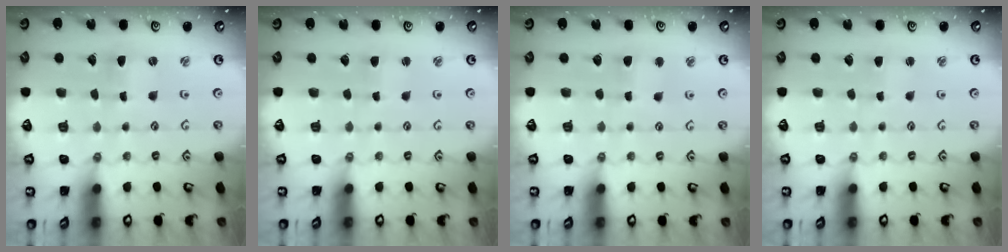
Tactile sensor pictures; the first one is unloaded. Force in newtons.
{"total": 2.5, "press": 2.5, "slide": 0.2}
{"total": 3.7, "press": 3.7, "slide": 0.4}
{"total": 2.1, "press": 2.1, "slide": 0.3}